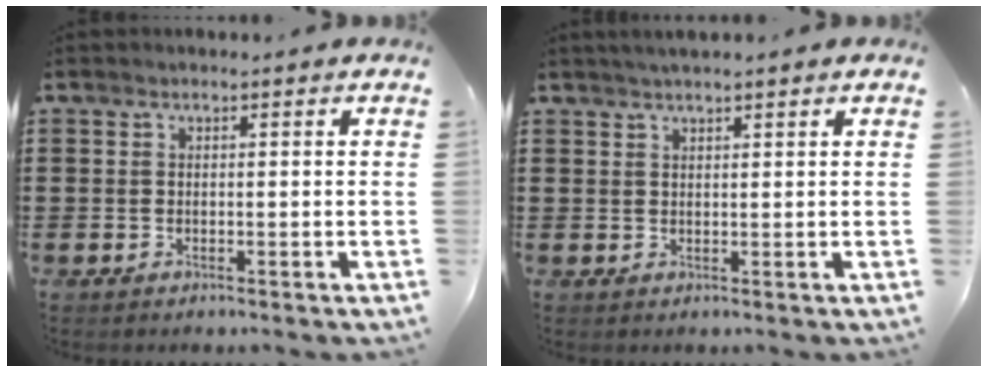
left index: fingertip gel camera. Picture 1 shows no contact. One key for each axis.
{"total": 1.4, "fx": 1.1, "fy": 0.0, "fz": 0.7, "tx": -0.015, "ty": 0.002, "tz": 0.020}